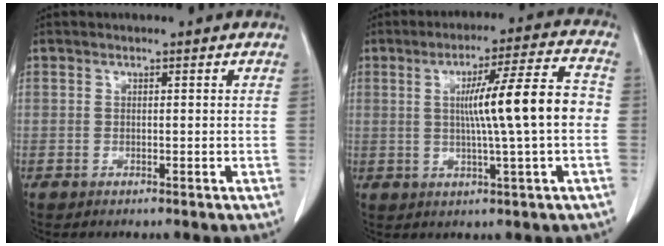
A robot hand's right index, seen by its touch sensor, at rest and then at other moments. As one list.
[{"total": 11.7, "force": [0.0, -0.4, 11.7], "torque": [-0.180, 0.012, 0.000]}]